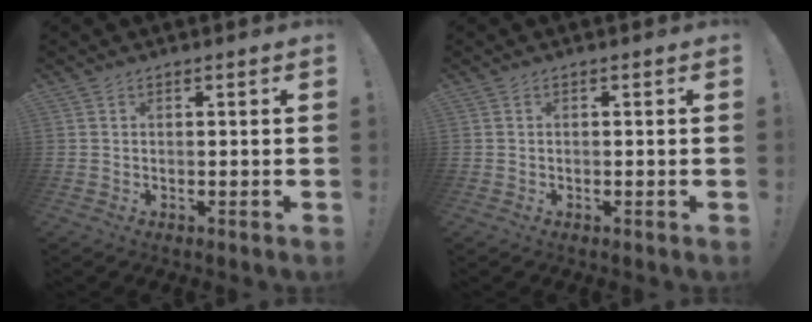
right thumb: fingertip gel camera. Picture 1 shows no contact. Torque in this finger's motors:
{"motor_torque": [-0.04, 0.00, -0.01, 0.02, -0.03]}